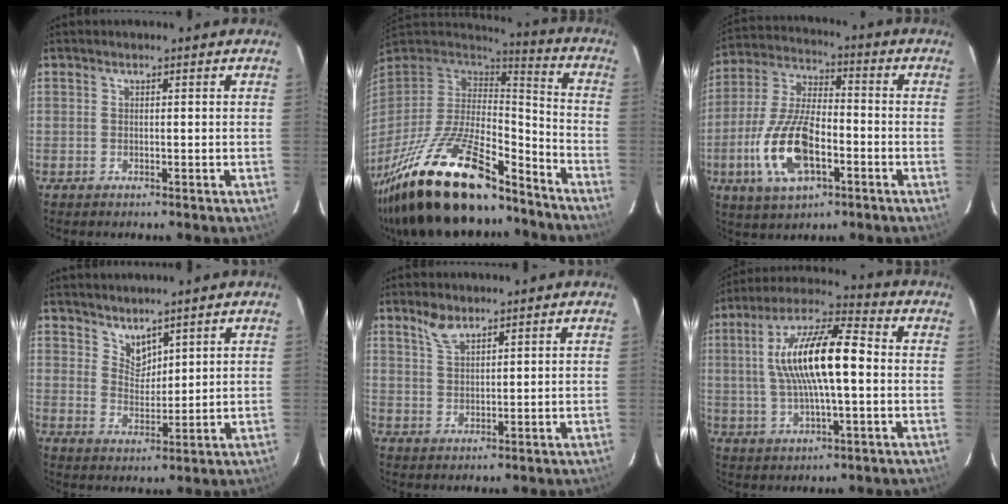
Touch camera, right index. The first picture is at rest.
{"total": 30.5, "force": [-21.2, 10.2, 19.4], "torque": [-0.375, -0.044, -0.344]}
{"total": 16.0, "force": [-5.5, 6.9, 13.4], "torque": [-0.289, -0.006, -0.101]}
{"total": 4.3, "force": [3.7, 1.9, 1.1], "torque": [-0.011, -0.003, 0.071]}
{"total": 3.6, "force": [2.8, 1.3, 1.9], "torque": [-0.036, 0.004, 0.056]}
{"total": 15.9, "force": [0.7, 4.3, 15.3], "torque": [-0.285, 0.017, 0.007]}